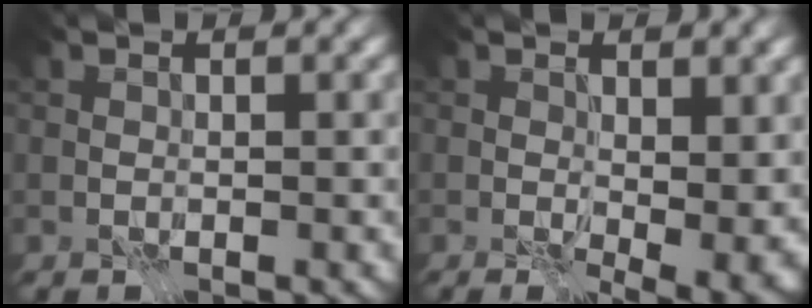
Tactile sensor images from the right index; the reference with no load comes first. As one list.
[{"total": 4.4, "force": [0.8, 2.1, 3.8], "torque": [-0.059, -0.010, 0.017]}]